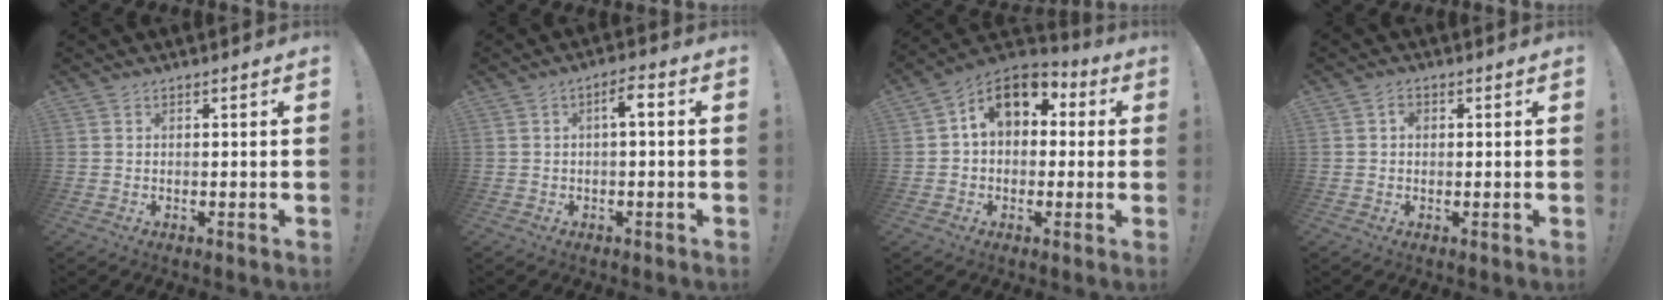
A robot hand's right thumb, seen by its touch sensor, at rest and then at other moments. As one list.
[{"total": 3.8, "force": [0.0, 0.9, 3.7], "torque": [-0.066, 0.008, -0.006]}, {"total": 12.7, "force": [4.1, 8.8, 8.2], "torque": [-0.113, -0.003, 0.077]}, {"total": 1.6, "force": [-0.1, 1.3, 0.9], "torque": [-0.005, 0.001, -0.005]}]